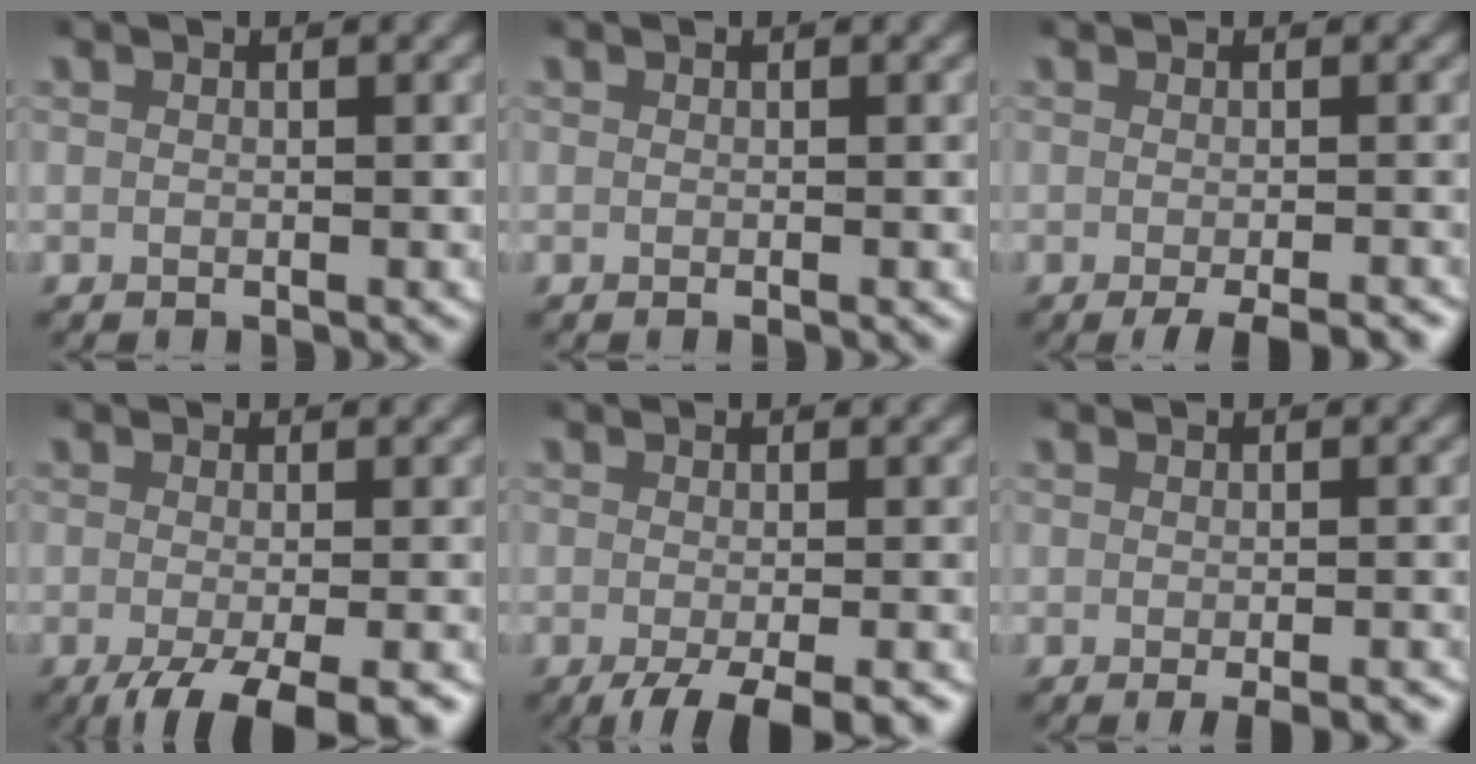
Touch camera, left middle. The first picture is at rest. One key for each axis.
{"total": 0.0}
{"total": 4.1, "fx": -3.1, "fy": 0.9, "fz": 2.4, "tx": -0.023, "ty": -0.005, "tz": -0.042}
{"total": 6.7, "fx": -4.4, "fy": 2.1, "fz": 4.6, "tx": -0.070, "ty": -0.028, "tz": -0.050}
{"total": 6.2, "fx": -4.5, "fy": 1.7, "fz": 3.9, "tx": -0.053, "ty": -0.022, "tz": -0.054}
{"total": 2.7, "fx": -2.0, "fy": 0.5, "fz": 1.8, "tx": -0.013, "ty": -0.002, "tz": -0.026}